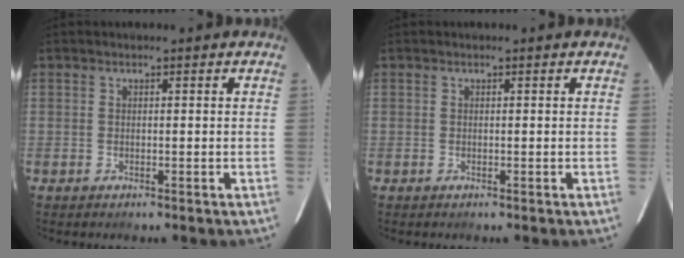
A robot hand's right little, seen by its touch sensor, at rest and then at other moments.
{"total": 0.0}